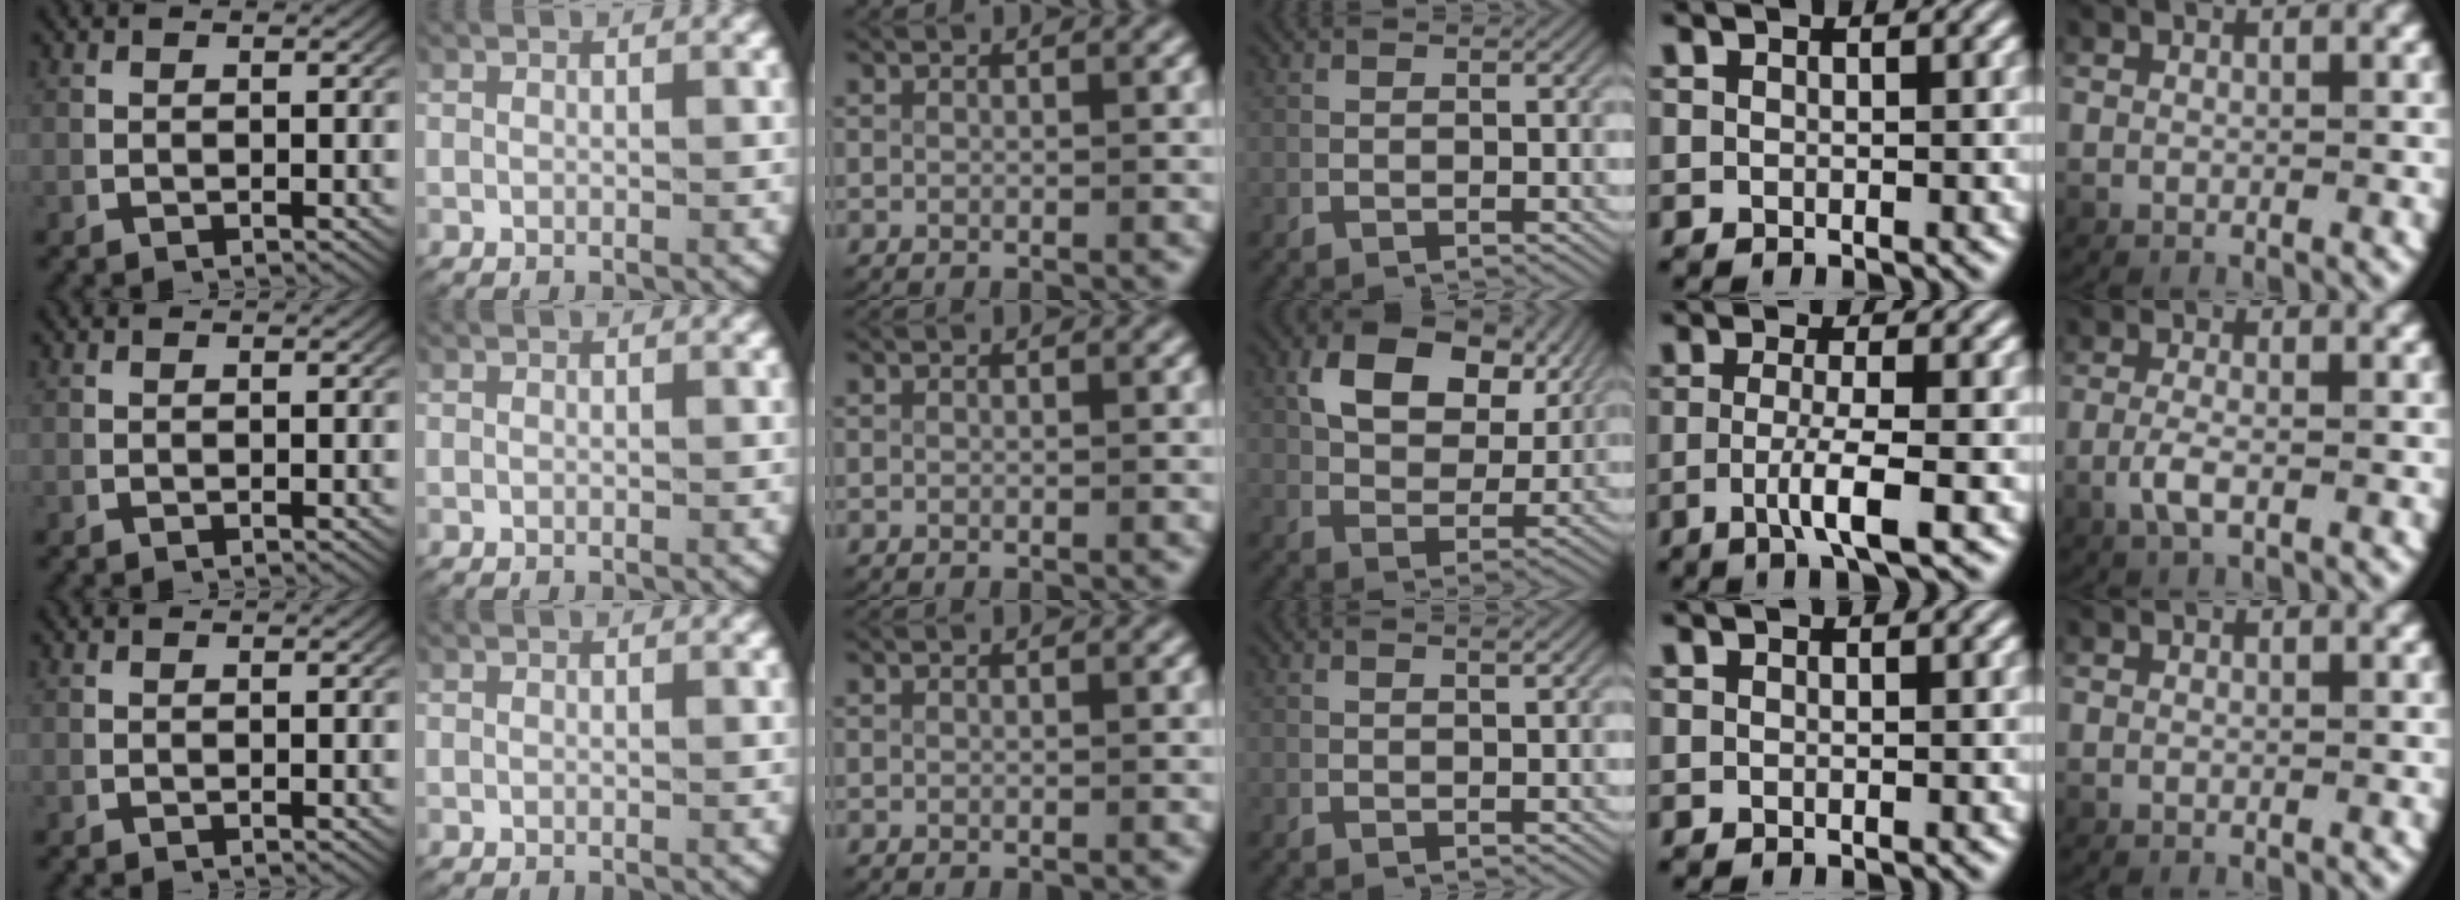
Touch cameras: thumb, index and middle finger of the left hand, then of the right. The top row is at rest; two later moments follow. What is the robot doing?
{"motion": "lift_and_place", "object": "photo album"}